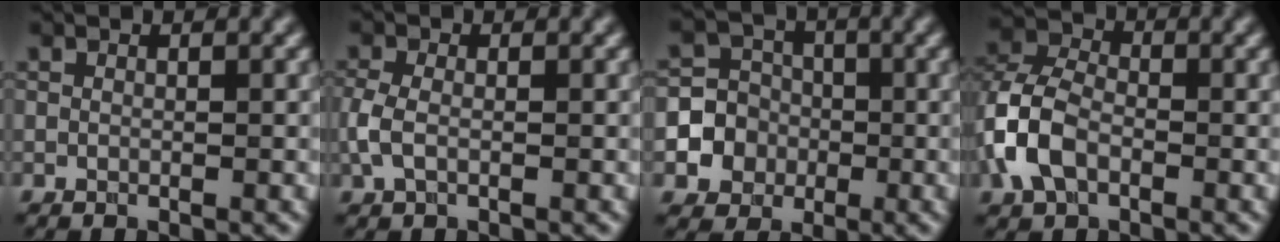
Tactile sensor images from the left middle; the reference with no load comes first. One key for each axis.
{"total": 2.3, "fx": -0.4, "fy": 1.4, "fz": 1.8, "tx": -0.048, "ty": 0.001, "tz": -0.013}
{"total": 8.0, "fx": -2.3, "fy": 7.5, "fz": 1.2, "tx": -0.024, "ty": 0.001, "tz": -0.058}
{"total": 5.4, "fx": -1.9, "fy": 3.5, "fz": 3.6, "tx": -0.084, "ty": 0.008, "tz": -0.047}